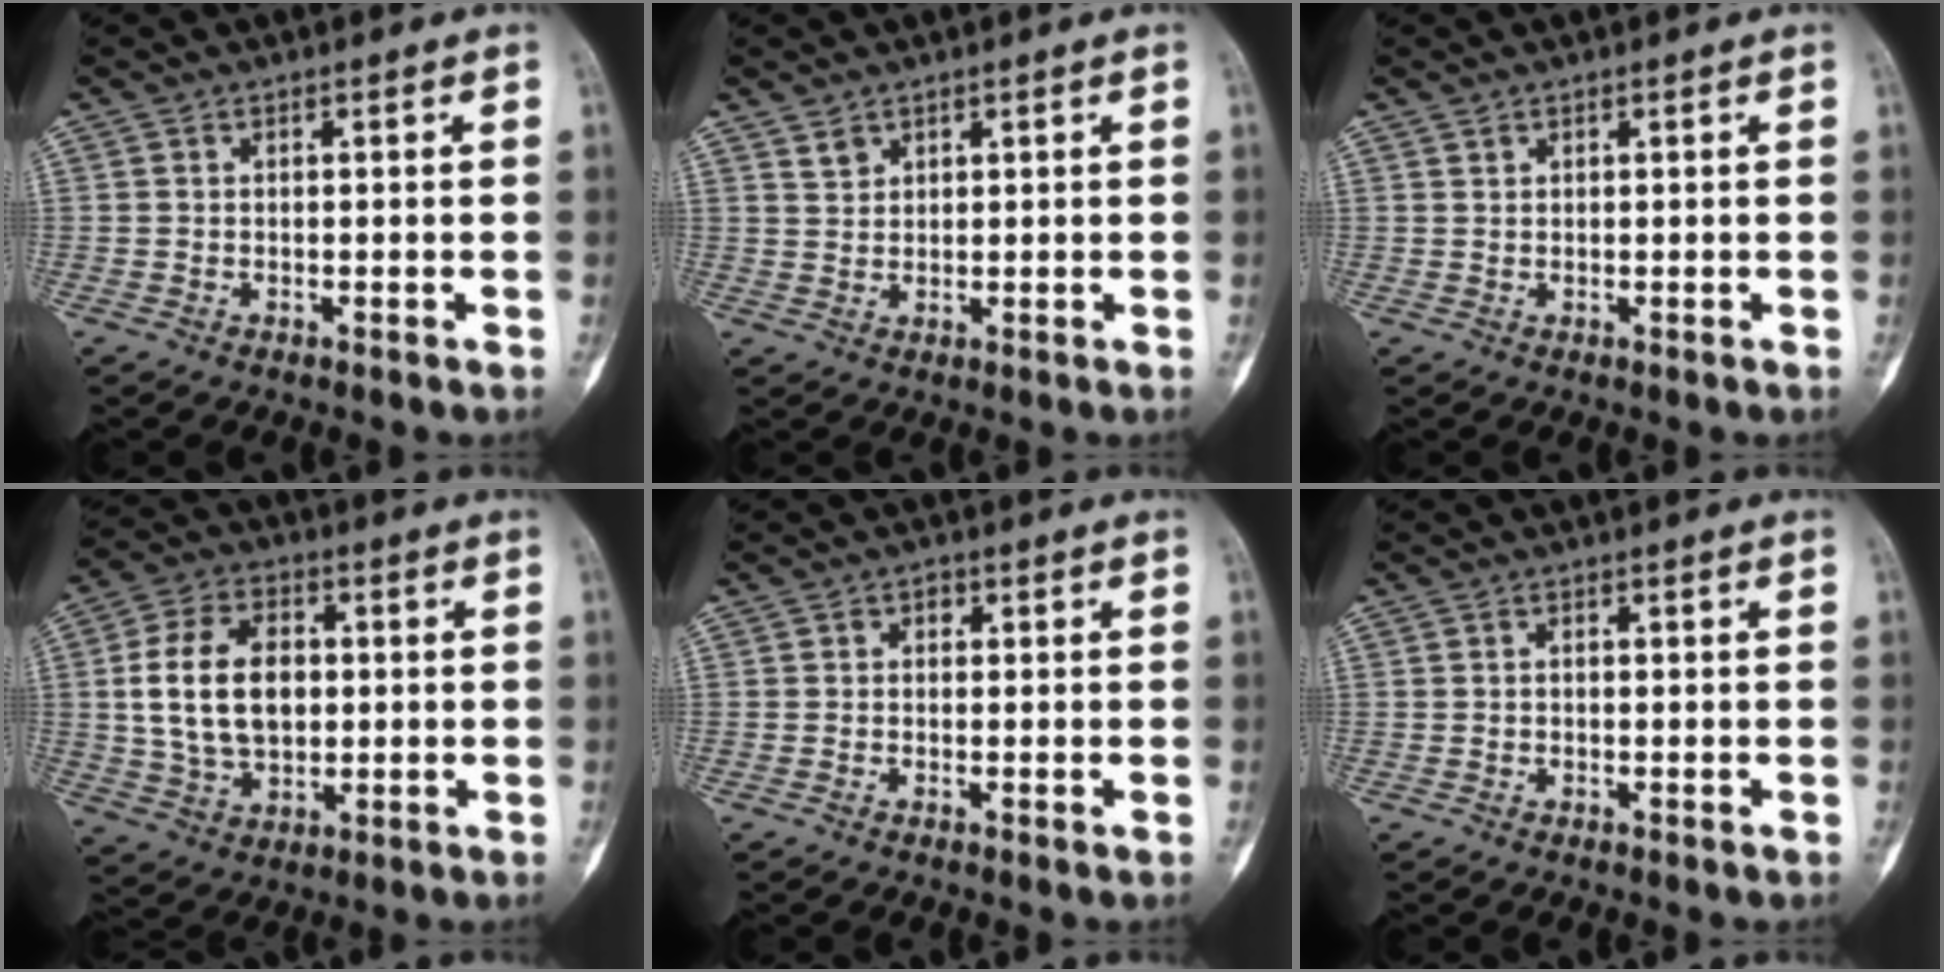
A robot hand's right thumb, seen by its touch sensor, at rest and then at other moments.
{"total": 2.1, "force": [1.6, 1.3, 0.4], "torque": [0.007, -0.010, 0.029]}
{"total": 0.6, "force": [0.5, 0.3, 0.1], "torque": [0.002, -0.003, 0.008]}
{"total": 14.2, "force": [1.2, 9.4, 10.6], "torque": [-0.172, 0.005, 0.024]}
{"total": 1.3, "force": [0.1, 1.0, 0.8], "torque": [0.001, 0.004, -0.007]}
{"total": 0.5, "force": [-0.1, 0.4, 0.3], "torque": [-0.003, 0.002, -0.007]}